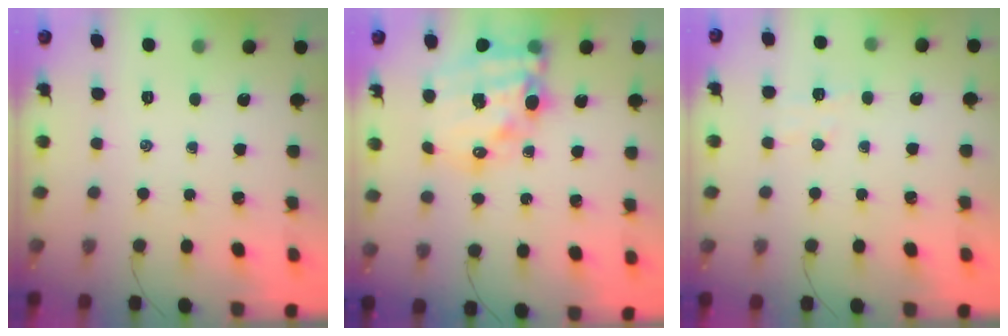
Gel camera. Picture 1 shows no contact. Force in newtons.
{"total": 18.4, "press": 18.0, "slide": 3.9}
{"total": 4.5, "press": 4.4, "slide": 0.9}